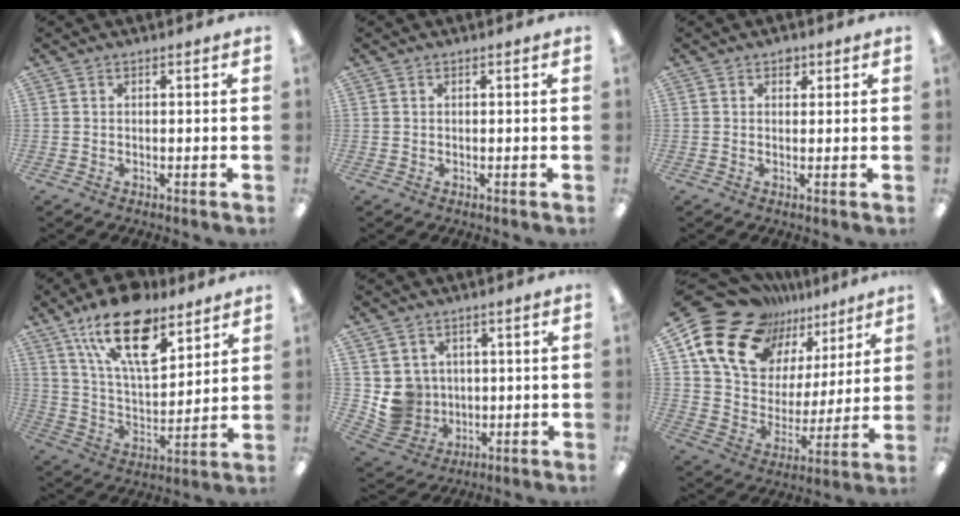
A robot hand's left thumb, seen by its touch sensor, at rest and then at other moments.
{"total": 0.0}
{"total": 2.0, "force": [1.2, 1.4, 0.8], "torque": [0.000, -0.003, 0.017]}
{"total": 20.6, "force": [13.1, 8.9, 13.2], "torque": [-0.229, -0.059, 0.227]}
{"total": 7.5, "force": [1.2, 7.4, 0.8], "torque": [-0.040, -0.009, 0.035]}
{"total": 20.0, "force": [13.7, 12.4, 7.6], "torque": [-0.152, -0.086, 0.257]}